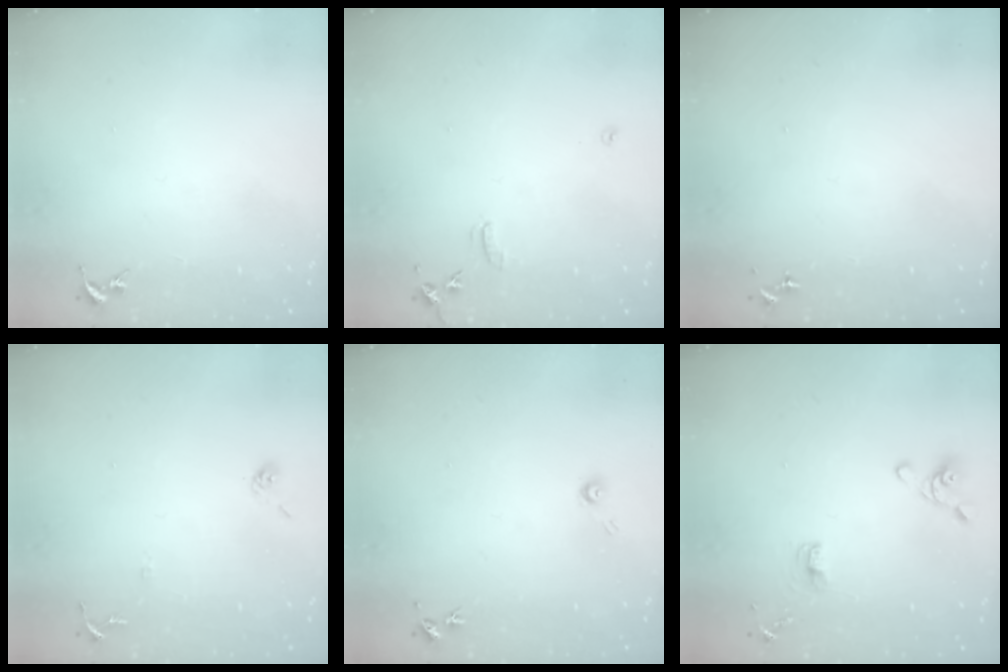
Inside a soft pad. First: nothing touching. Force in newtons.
{"total": 7.0, "press": 7.0, "slide": 0.6}
{"total": 0.0}
{"total": 6.4, "press": 6.4, "slide": 0.4}
{"total": 4.3, "press": 4.3, "slide": 0.3}
{"total": 7.7, "press": 7.3, "slide": 2.3}